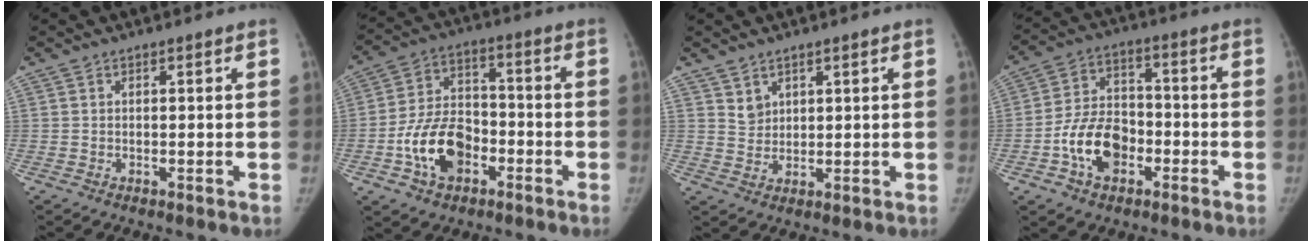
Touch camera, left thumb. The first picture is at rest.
{"total": 12.6, "force": [-4.9, 8.4, 8.0], "torque": [-0.122, 0.033, -0.088]}
{"total": 2.8, "force": [1.9, 2.0, 0.6], "torque": [0.007, -0.017, 0.039]}
{"total": 11.6, "force": [-4.3, 8.0, 7.3], "torque": [-0.106, 0.031, -0.079]}